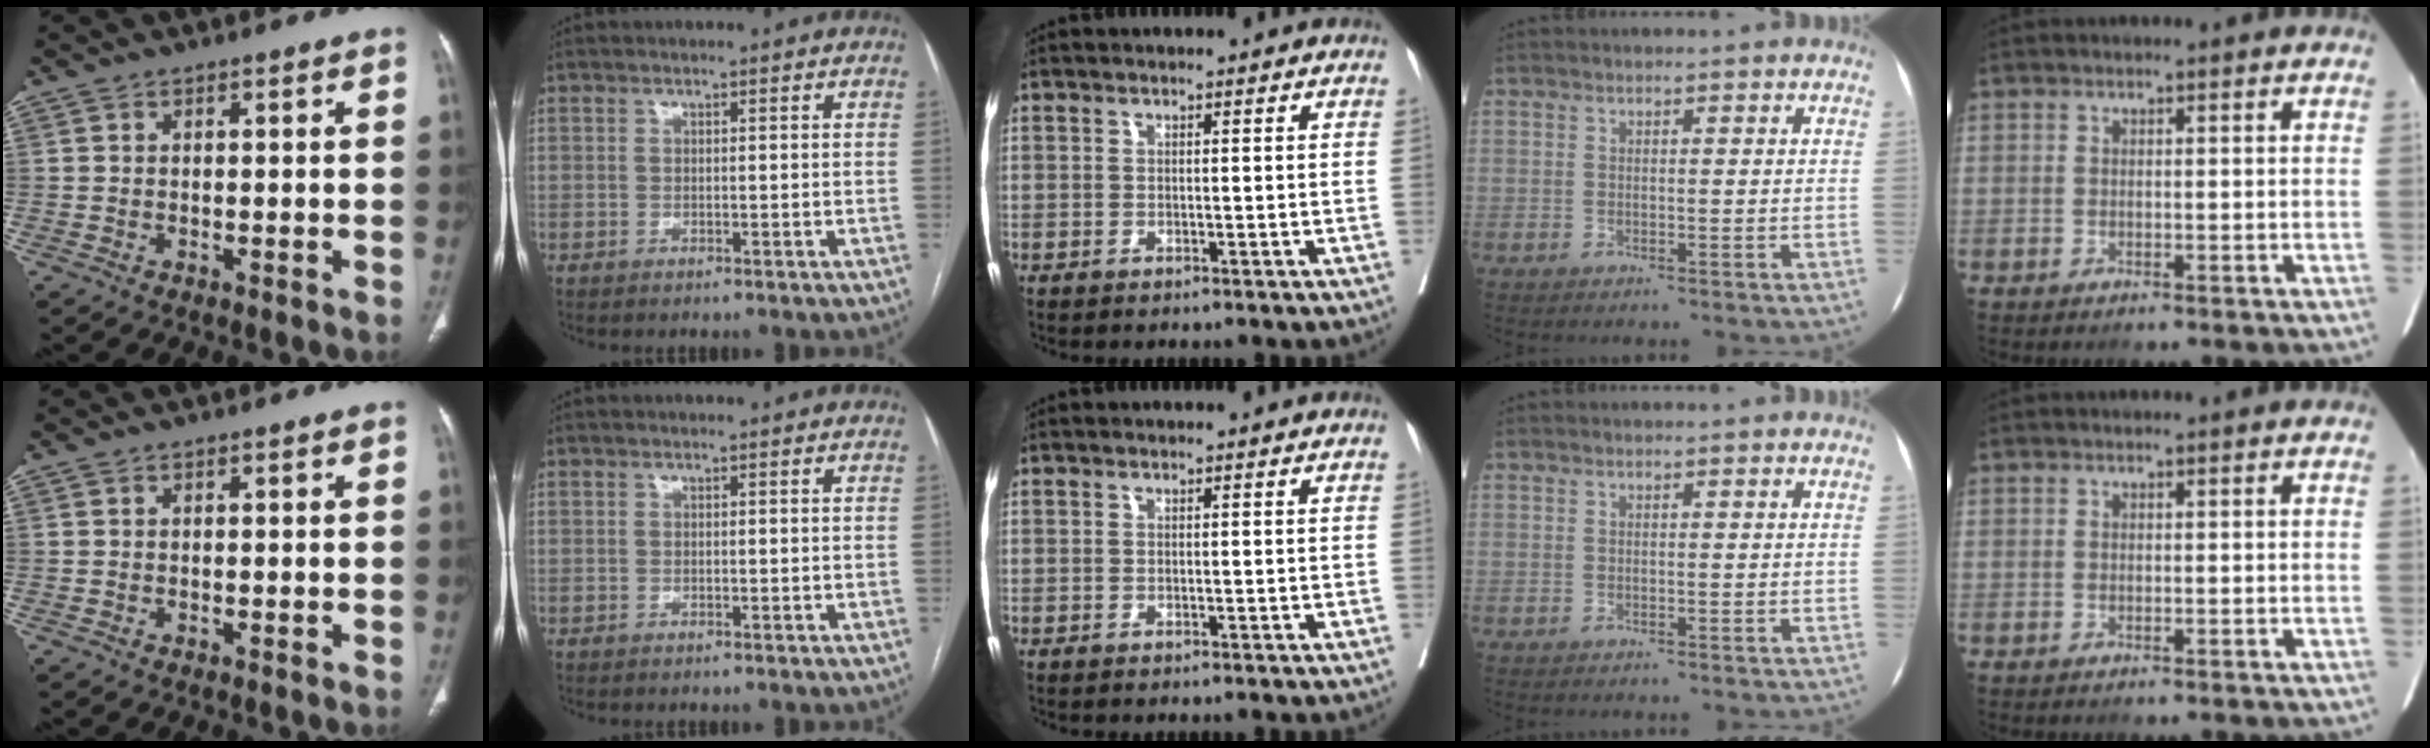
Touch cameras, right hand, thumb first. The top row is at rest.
{}